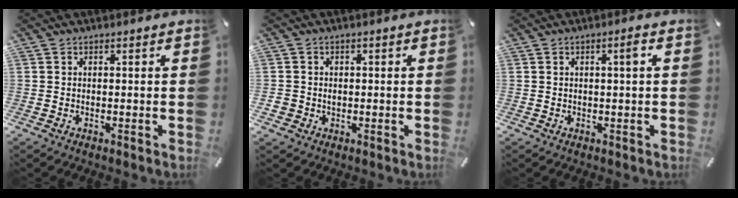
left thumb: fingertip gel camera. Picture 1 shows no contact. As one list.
[{"total": 2.7, "force": [-0.4, 2.6, 0.6], "torque": [-0.010, 0.004, -0.010]}, {"total": 2.4, "force": [0.6, 0.1, 2.3], "torque": [-0.044, 0.003, 0.006]}]